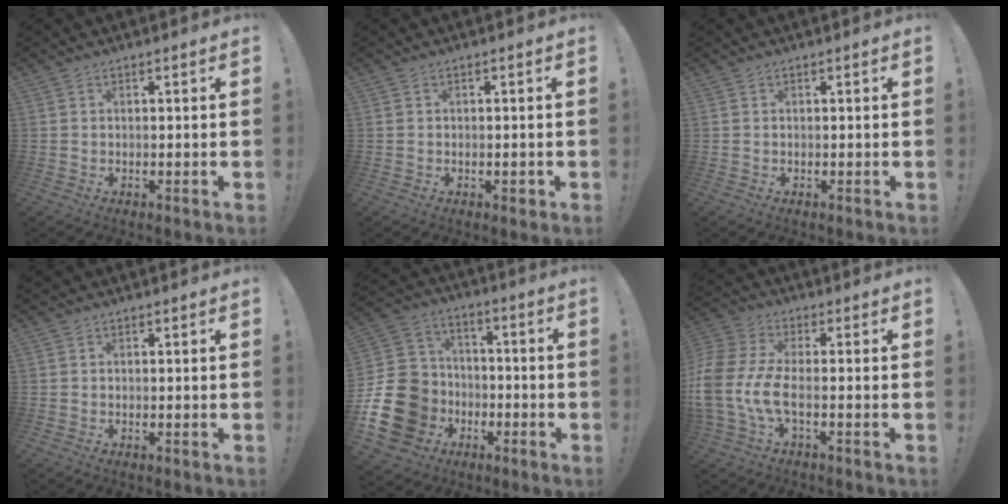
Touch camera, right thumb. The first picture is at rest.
{"total": 1.4, "force": [-0.5, 1.0, 0.9], "torque": [-0.010, 0.002, -0.008]}
{"total": 0.0}
{"total": 0.0}
{"total": 21.6, "force": [-6.7, 18.0, 10.1], "torque": [-0.188, 0.045, -0.080]}
{"total": 12.3, "force": [-2.8, 5.9, 10.4], "torque": [-0.227, -0.001, -0.047]}